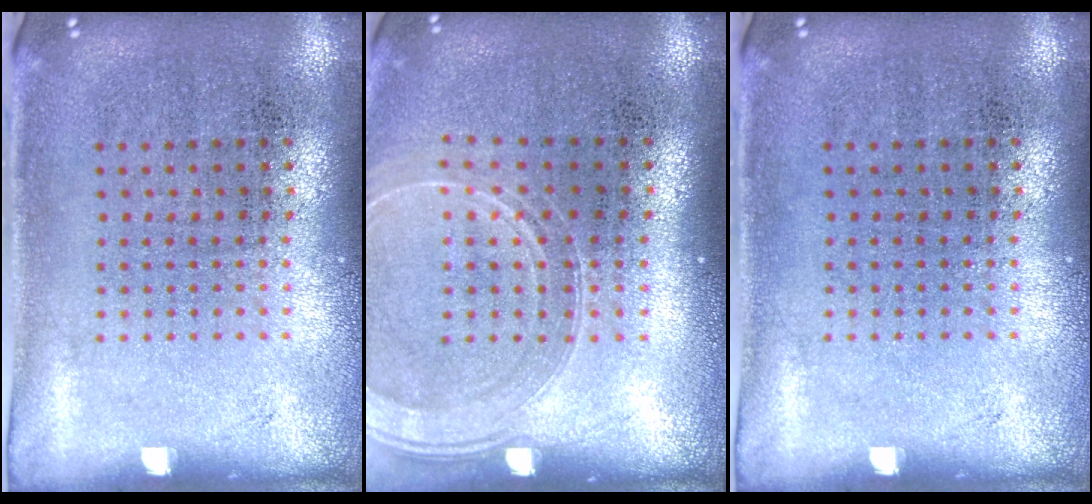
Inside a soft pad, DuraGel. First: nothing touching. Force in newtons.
{"total": 1.4, "press": 1.3, "slide": 0.5}
{"total": 0.0}